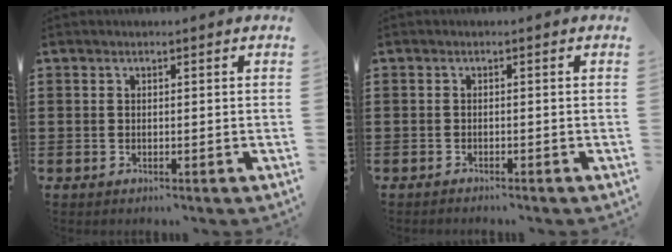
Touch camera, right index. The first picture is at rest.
{"total": 0.7, "force": [-0.7, 0.0, 0.0], "torque": [-0.001, 0.001, -0.016]}